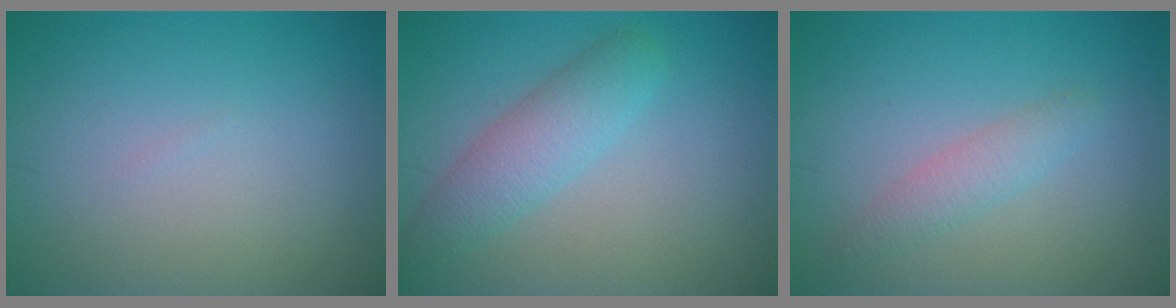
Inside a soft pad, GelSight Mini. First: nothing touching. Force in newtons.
{"total": 3.7, "press": 3.7, "slide": 0.2}
{"total": 2.0, "press": 2.0, "slide": 0.1}